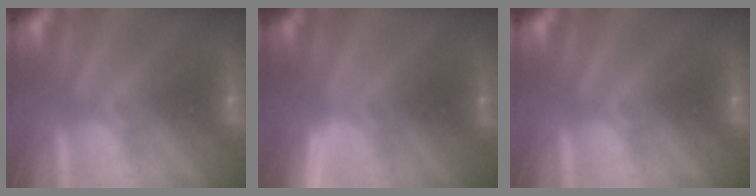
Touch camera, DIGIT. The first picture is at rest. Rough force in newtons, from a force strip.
{"total": 3.4}
{"total": 0.0}